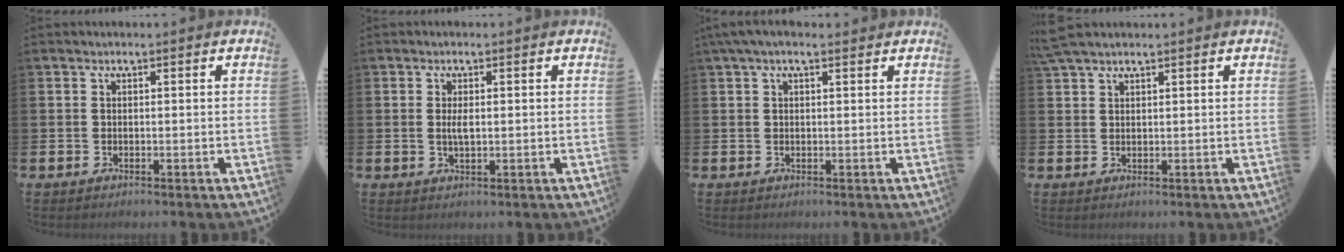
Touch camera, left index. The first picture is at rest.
{"total": 2.0, "force": [0.2, 0.8, 1.8], "torque": [-0.035, 0.002, 0.002]}
{"total": 2.3, "force": [1.3, 0.8, 1.7], "torque": [-0.033, 0.007, 0.023]}
{"total": 2.7, "force": [2.2, 0.7, 1.3], "torque": [-0.029, 0.005, 0.042]}